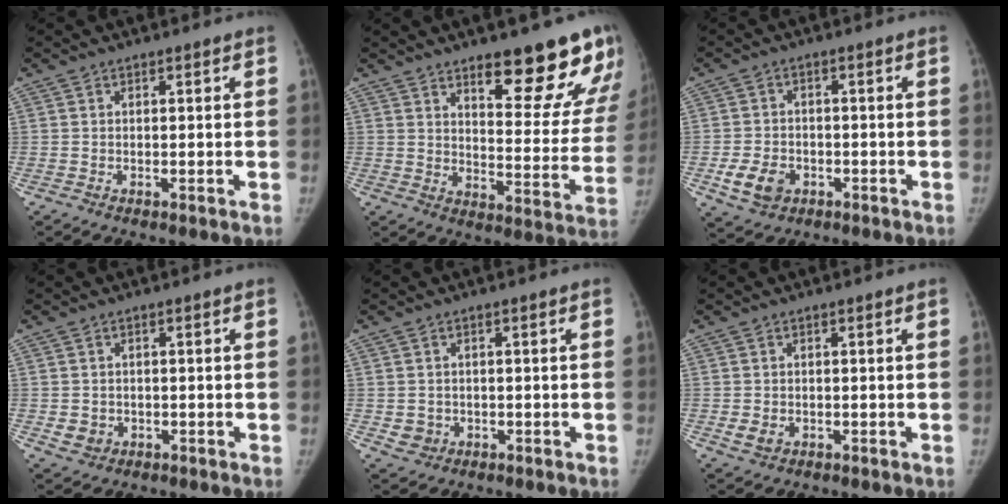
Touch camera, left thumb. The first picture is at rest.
{"total": 18.6, "force": [12.6, 5.9, 12.3], "torque": [-0.103, -0.085, 0.174]}
{"total": 6.6, "force": [-2.6, 5.0, 3.4], "torque": [-0.056, 0.009, -0.040]}
{"total": 3.2, "force": [-0.9, 2.8, 1.1], "torque": [-0.010, 0.001, -0.005]}
{"total": 3.1, "force": [-0.7, 2.9, 0.9], "torque": [-0.006, 0.002, -0.004]}
{"total": 2.6, "force": [-0.8, 2.1, 1.3], "torque": [-0.020, -0.001, -0.006]}